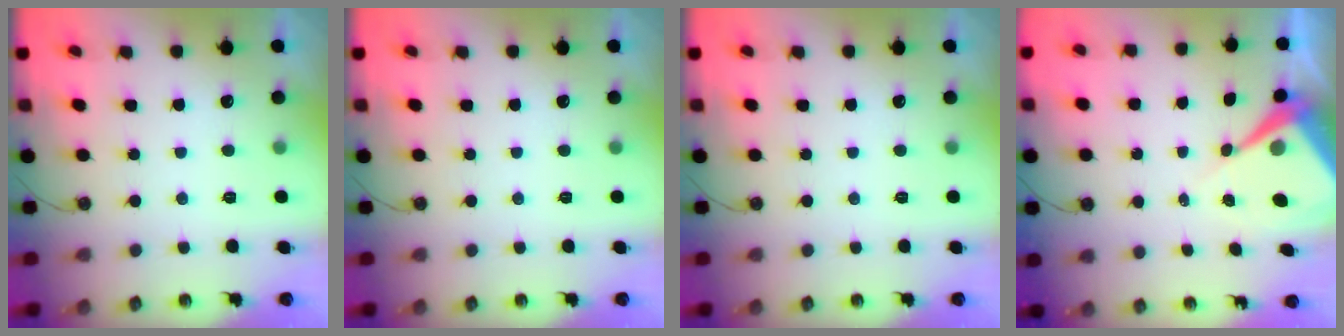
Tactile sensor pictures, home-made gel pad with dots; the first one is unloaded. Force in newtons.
{"total": 0.0}
{"total": 0.0}
{"total": 8.7, "press": 8.7, "slide": 0.8}